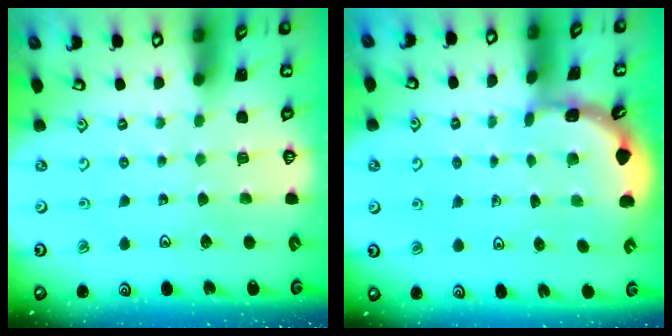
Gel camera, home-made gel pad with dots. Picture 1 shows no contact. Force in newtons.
{"total": 1.7, "press": 1.6, "slide": 0.1}